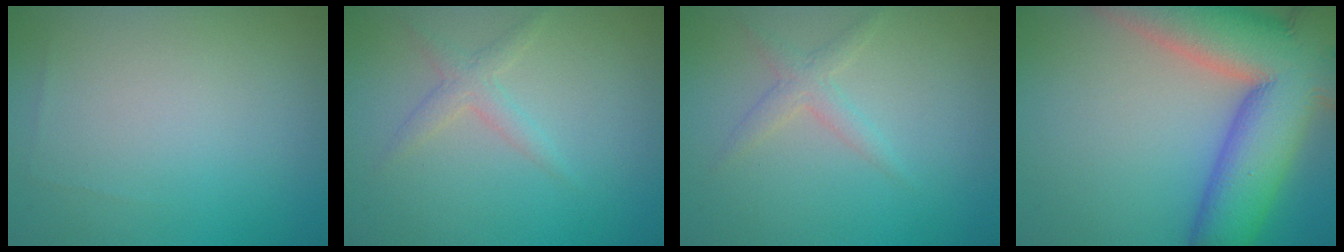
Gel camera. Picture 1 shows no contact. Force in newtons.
{"total": 1.7, "press": 1.7, "slide": 0.1}
{"total": 1.7, "press": 1.7, "slide": 0.1}
{"total": 15.8, "press": 15.8, "slide": 1.0}